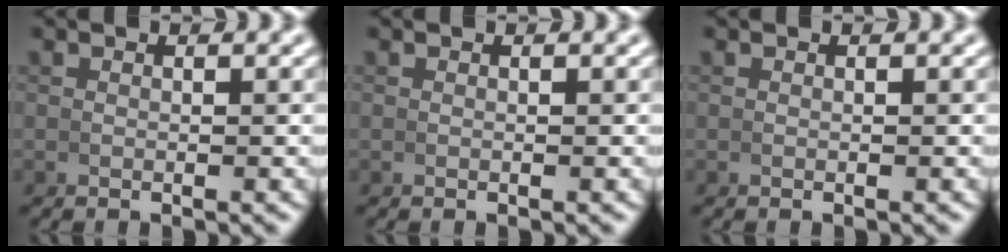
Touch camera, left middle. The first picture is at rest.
{"total": 0.0}
{"total": 0.0}